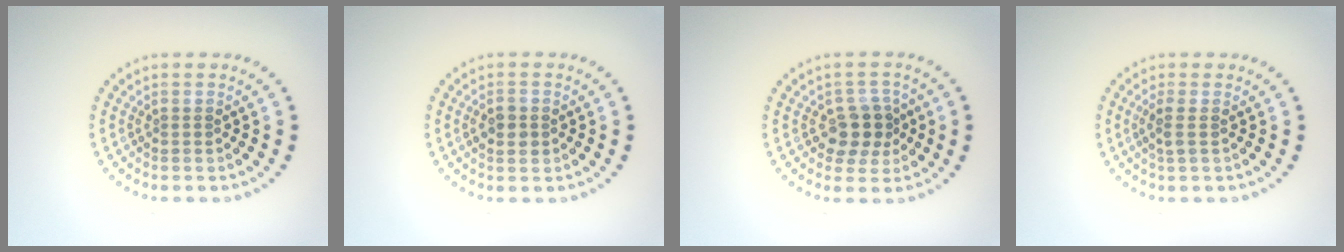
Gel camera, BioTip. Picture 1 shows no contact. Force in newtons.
{"total": 2.4, "press": 2.4, "slide": 0.2}
{"total": 3.5, "press": 3.3, "slide": 1.3}
{"total": 1.3, "press": 1.1, "slide": 0.7}